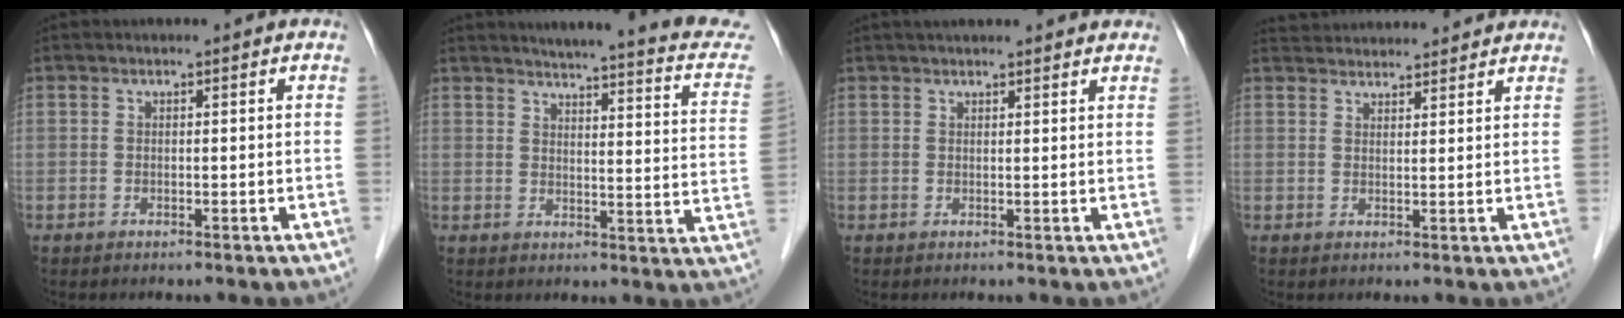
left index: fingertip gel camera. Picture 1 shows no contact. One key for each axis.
{"total": 19.8, "fx": 18.0, "fy": 1.3, "fz": 8.0, "tx": -0.096, "ty": -0.063, "tz": 0.191}
{"total": 10.3, "fx": 9.4, "fy": 1.5, "fz": 4.1, "tx": -0.047, "ty": 0.027, "tz": 0.106}
{"total": 9.9, "fx": 9.6, "fy": 1.4, "fz": 2.1, "tx": -0.031, "ty": 0.035, "tz": 0.131}